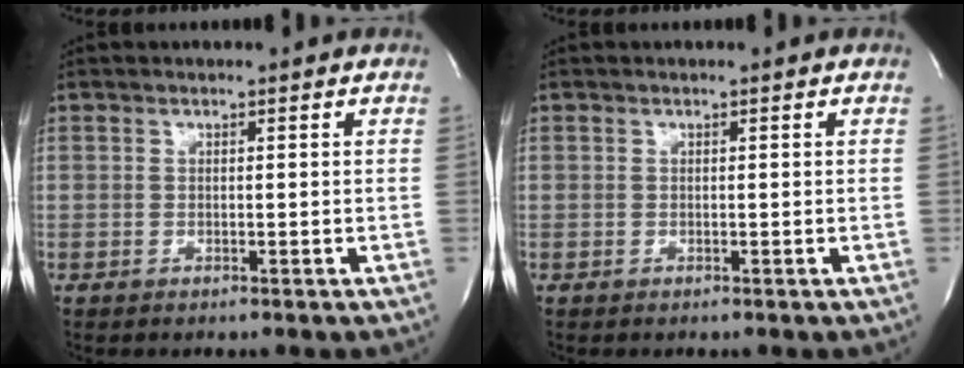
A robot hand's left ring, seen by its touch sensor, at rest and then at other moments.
{"total": 0.0}